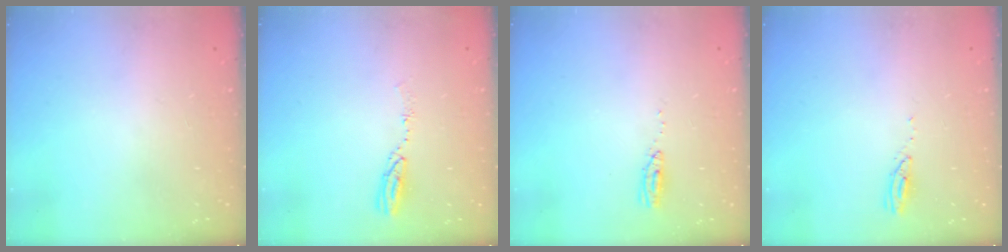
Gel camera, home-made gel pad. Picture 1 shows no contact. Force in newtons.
{"total": 4.6, "press": 4.6, "slide": 0.4}
{"total": 4.1, "press": 4.0, "slide": 1.0}
{"total": 2.9, "press": 2.9, "slide": 0.2}